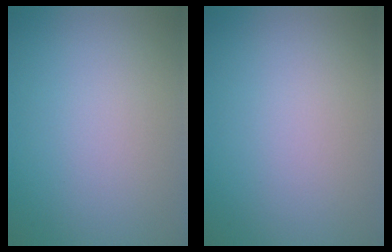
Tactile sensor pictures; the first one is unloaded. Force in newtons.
{"total": 0.0}